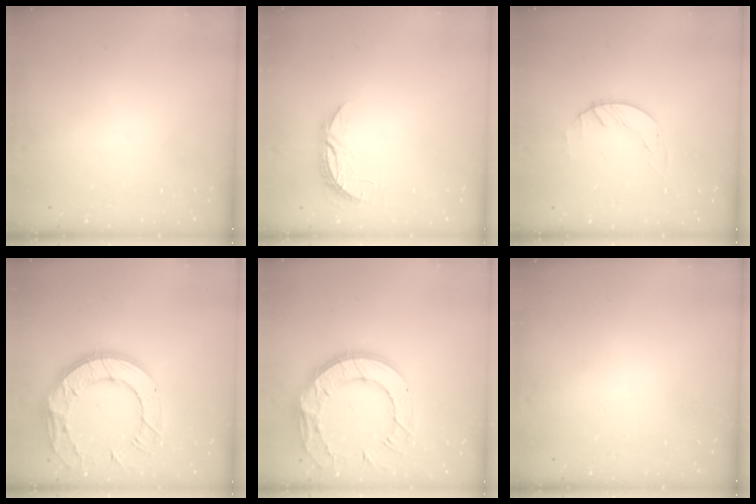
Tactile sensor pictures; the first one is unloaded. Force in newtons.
{"total": 5.2, "press": 5.2, "slide": 0.3}
{"total": 1.5, "press": 1.5, "slide": 0.2}
{"total": 17.6, "press": 17.5, "slide": 1.2}
{"total": 17.6, "press": 17.5, "slide": 1.2}
{"total": 0.0}